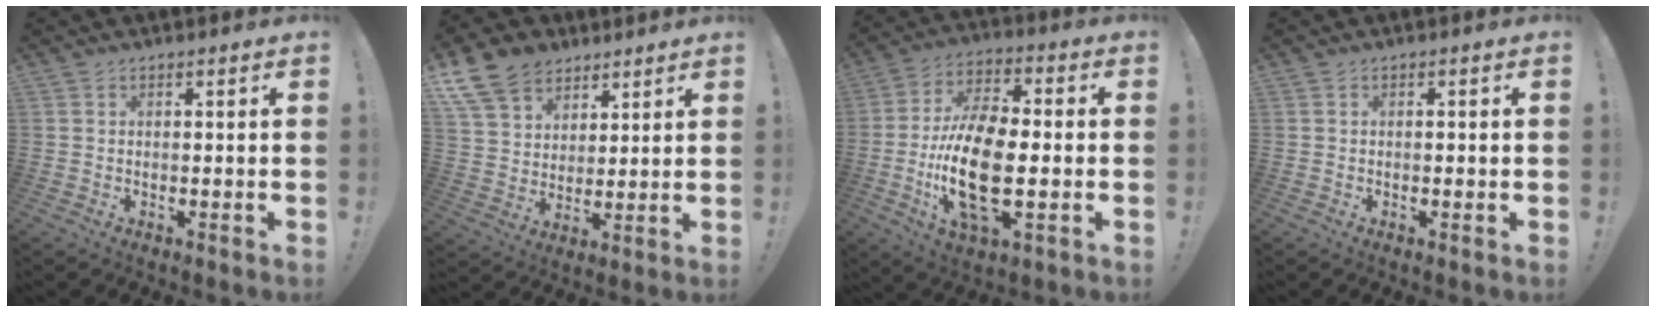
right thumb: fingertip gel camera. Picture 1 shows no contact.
{"total": 13.2, "force": [8.3, 9.2, 4.5], "torque": [-0.076, -0.055, 0.163]}
{"total": 19.6, "force": [-3.7, 9.5, 16.8], "torque": [-0.344, 0.003, -0.060]}
{"total": 0.6, "force": [-0.3, 0.2, 0.5], "torque": [-0.011, 0.002, -0.006]}